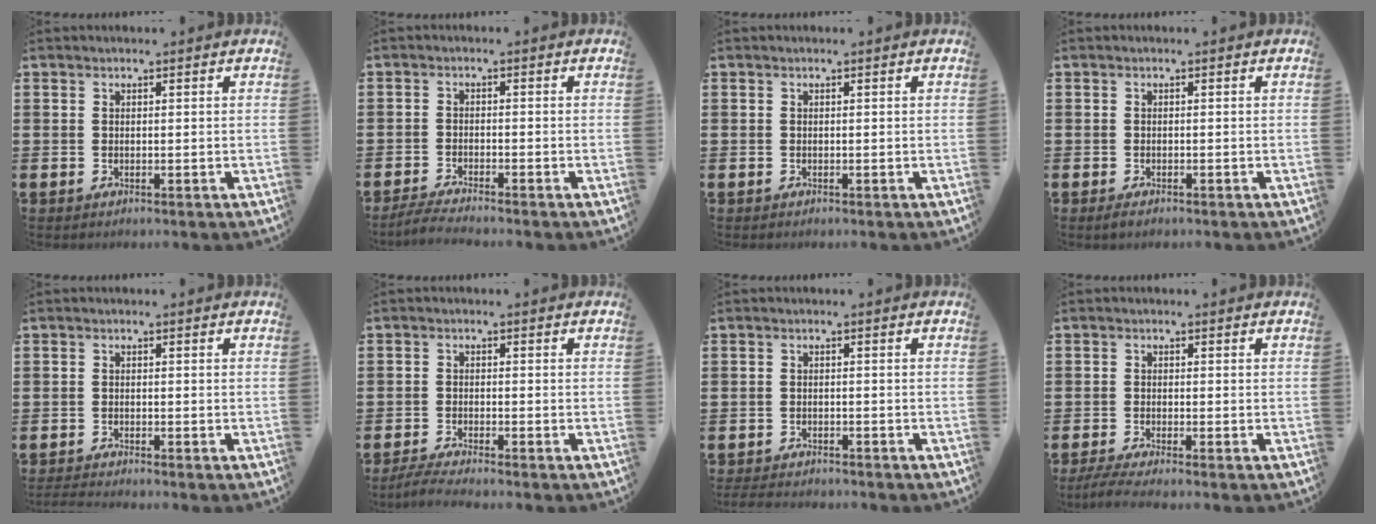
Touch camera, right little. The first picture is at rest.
{"total": 1.9, "force": [-1.7, -0.1, 0.8], "torque": [-0.014, 0.005, -0.032]}
{"total": 0.0}
{"total": 0.7, "force": [-0.4, 0.3, 0.5], "torque": [-0.010, 0.001, -0.009]}
{"total": 1.1, "force": [-1.1, -0.1, 0.3], "torque": [-0.005, -0.001, -0.021]}
{"total": 1.9, "force": [-1.6, 0.0, 1.1], "torque": [-0.017, 0.003, -0.029]}
{"total": 1.6, "force": [-1.6, 0.1, 0.1], "torque": [-0.006, 0.003, -0.034]}
{"total": 1.8, "force": [-1.3, 0.0, 1.3], "torque": [-0.020, 0.001, -0.023]}